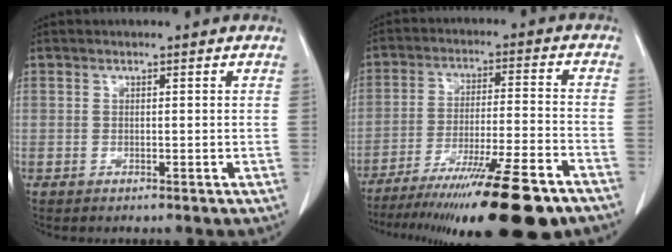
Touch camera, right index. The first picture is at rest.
{"total": 22.7, "force": [-17.5, 1.0, 14.3], "torque": [-0.182, -0.032, -0.271]}